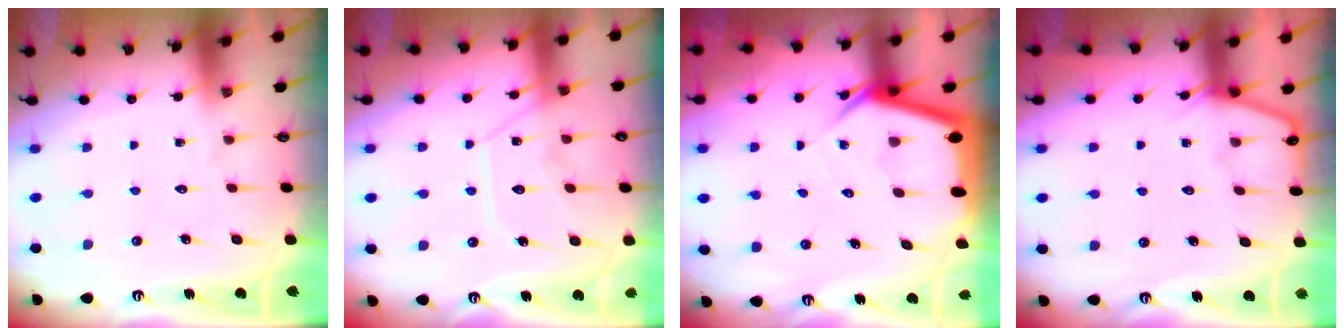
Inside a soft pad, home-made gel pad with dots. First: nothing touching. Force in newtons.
{"total": 12.2, "press": 12.2, "slide": 1.2}
{"total": 6.5, "press": 6.5, "slide": 0.8}
{"total": 4.1, "press": 4.1, "slide": 0.4}